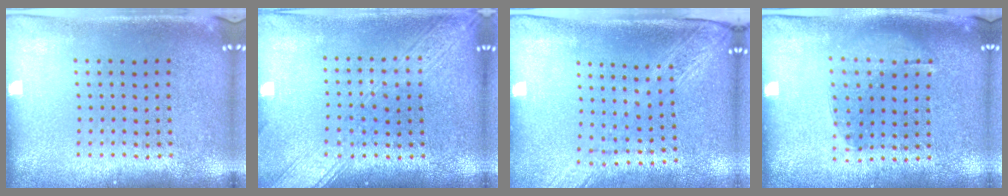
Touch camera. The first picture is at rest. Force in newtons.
{"total": 3.2, "press": 3.2, "slide": 0.5}
{"total": 2.1, "press": 1.7, "slide": 1.2}
{"total": 1.1, "press": 0.8, "slide": 0.8}